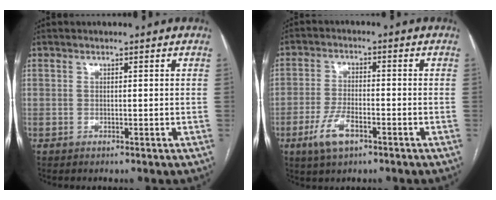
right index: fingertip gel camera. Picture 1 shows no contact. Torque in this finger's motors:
{"motor_torque": [0.77, -0.62, 0.33, 0.02]}